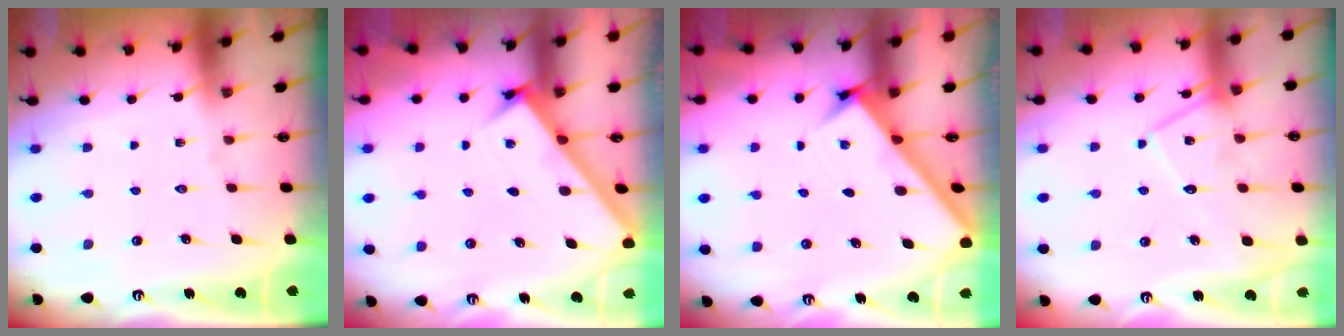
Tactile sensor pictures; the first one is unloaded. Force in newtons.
{"total": 3.1, "press": 3.1, "slide": 0.2}
{"total": 2.8, "press": 2.8, "slide": 0.3}
{"total": 13.5, "press": 13.4, "slide": 1.1}